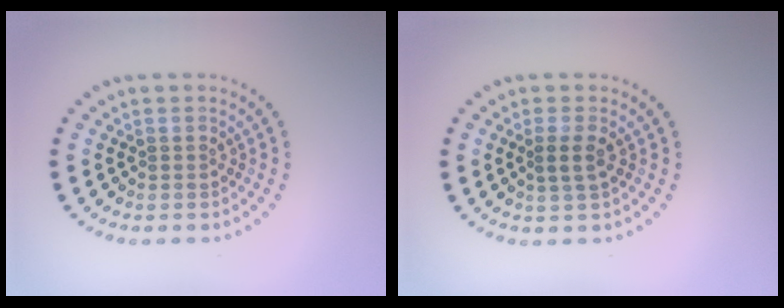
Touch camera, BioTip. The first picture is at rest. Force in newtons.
{"total": 1.7, "press": 1.5, "slide": 0.8}